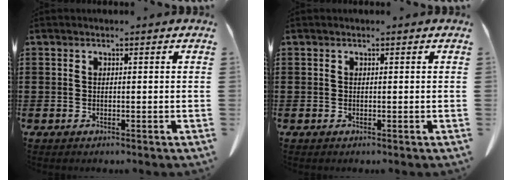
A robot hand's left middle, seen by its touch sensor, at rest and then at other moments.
{"total": 0.0}